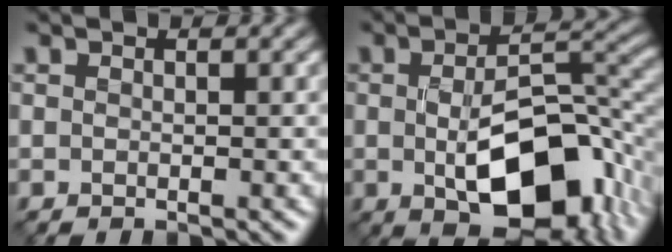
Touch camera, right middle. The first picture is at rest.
{"total": 11.4, "force": [-2.7, 5.4, 9.7], "torque": [-0.150, -0.012, -0.032]}